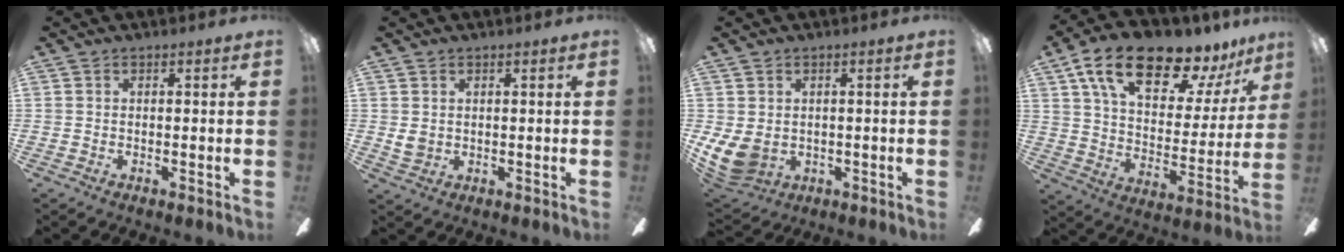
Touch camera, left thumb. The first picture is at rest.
{"total": 2.9, "force": [1.2, 2.2, 1.3], "torque": [-0.018, -0.001, 0.022]}
{"total": 7.1, "force": [0.3, 5.6, 4.4], "torque": [-0.104, -0.007, 0.010]}
{"total": 19.8, "force": [14.2, 7.6, 11.6], "torque": [-0.195, -0.090, 0.243]}